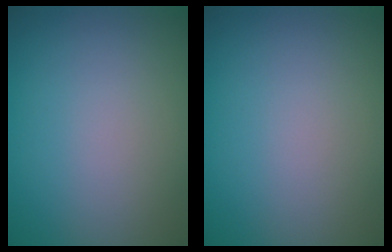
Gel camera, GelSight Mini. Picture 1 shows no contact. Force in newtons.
{"total": 0.0}